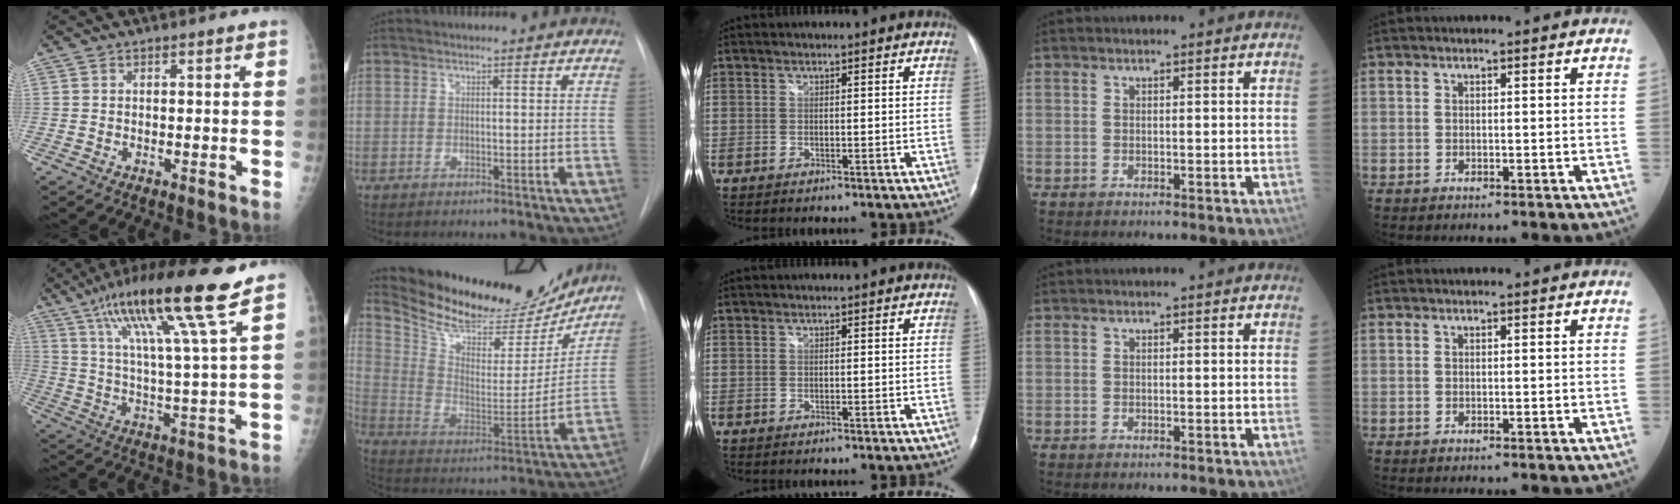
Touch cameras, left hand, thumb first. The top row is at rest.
{"thumb": {"total": 17.5, "force": [10.3, 0.5, 14.1], "torque": [-0.246, -0.032, 0.176]}, "index": {"total": 23.7, "force": [21.8, 6.4, 6.9], "torque": [-0.117, -0.034, 0.324]}}